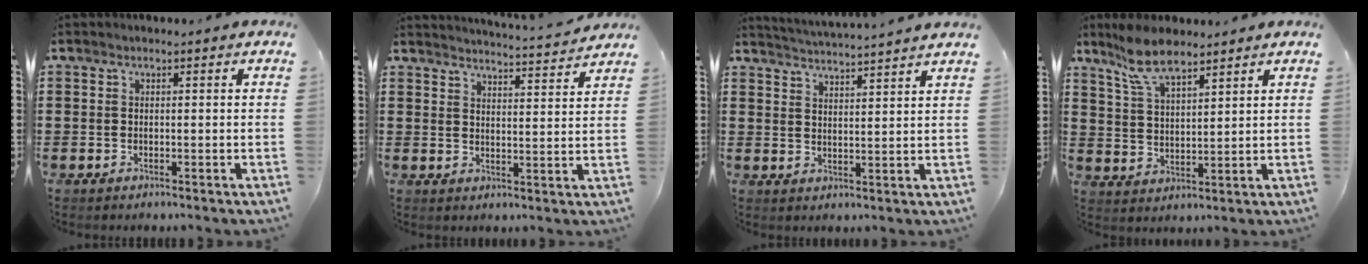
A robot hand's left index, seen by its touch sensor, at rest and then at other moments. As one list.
[{"total": 3.7, "force": [3.6, -0.6, 0.4], "torque": [-0.016, -0.030, 0.060]}, {"total": 3.6, "force": [3.5, -1.0, 0.1], "torque": [-0.016, -0.023, 0.059]}, {"total": 7.7, "force": [6.3, 2.0, 3.9], "torque": [-0.097, -0.004, 0.118]}]